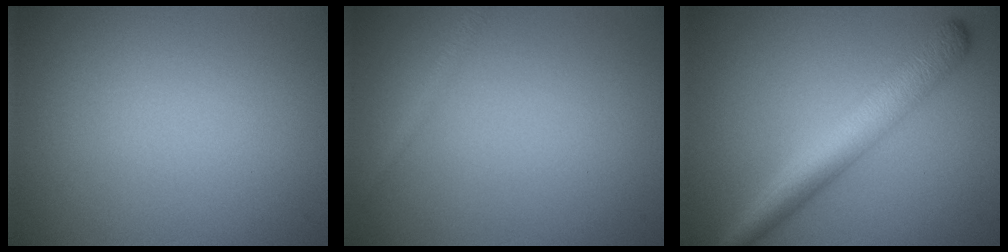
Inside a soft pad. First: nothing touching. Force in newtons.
{"total": 1.1, "press": 1.1, "slide": 0.0}
{"total": 5.0, "press": 5.0, "slide": 0.1}